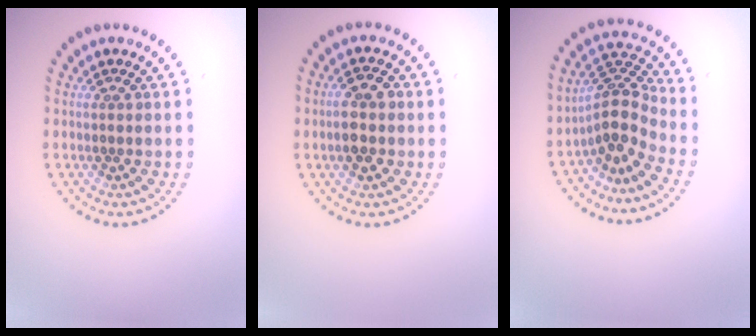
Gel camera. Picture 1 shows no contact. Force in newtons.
{"total": 2.8, "press": 2.8, "slide": 0.4}
{"total": 3.7, "press": 2.6, "slide": 2.6}